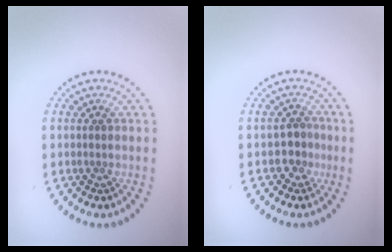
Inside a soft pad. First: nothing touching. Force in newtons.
{"total": 1.8, "press": 1.6, "slide": 0.9}